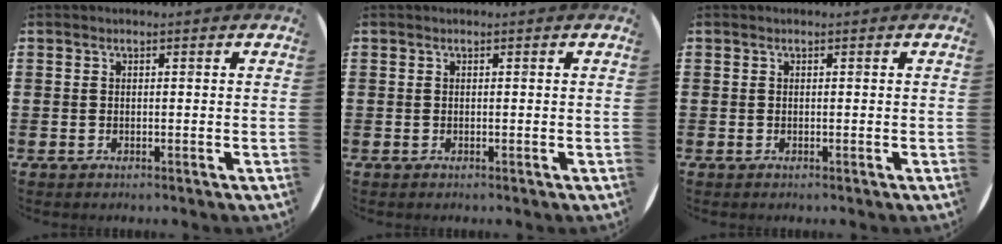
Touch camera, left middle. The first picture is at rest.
{"total": 0.0}
{"total": 0.0}